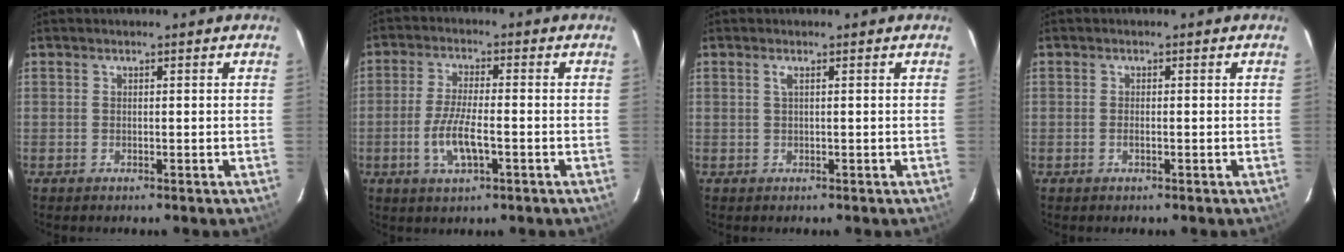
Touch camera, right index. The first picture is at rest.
{"total": 7.4, "force": [-2.5, 2.1, 6.7], "torque": [-0.138, -0.006, -0.049]}
{"total": 0.8, "force": [0.2, -0.2, 0.8], "torque": [-0.016, 0.002, 0.003]}
{"total": 0.8, "force": [-0.3, 0.1, 0.7], "torque": [-0.014, 0.000, -0.007]}